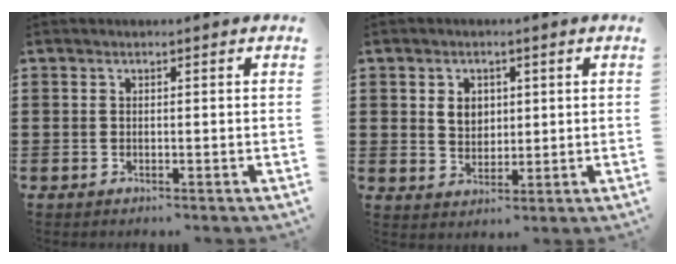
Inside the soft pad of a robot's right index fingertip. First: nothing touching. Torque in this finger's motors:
{"motor_torque": [0.03, 0.01, 0.09, 0.02]}